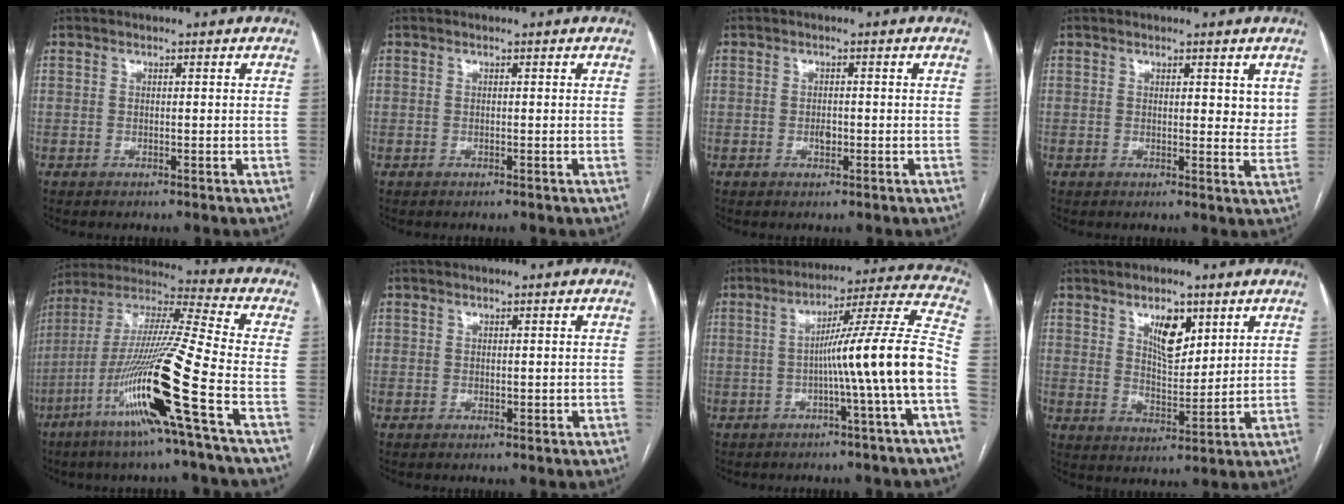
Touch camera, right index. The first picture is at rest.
{"total": 0.0}
{"total": 1.3, "force": [-0.3, 0.8, 1.0], "torque": [-0.018, 0.001, -0.004]}
{"total": 3.4, "force": [1.6, 1.5, 2.6], "torque": [-0.024, -0.011, 0.017]}
{"total": 19.4, "force": [-8.1, -1.6, 17.6], "torque": [-0.362, -0.029, -0.162]}
{"total": 0.9, "force": [0.2, 0.8, 0.5], "torque": [-0.006, 0.001, 0.005]}
{"total": 13.3, "force": [-3.2, -2.3, 12.7], "torque": [-0.177, 0.019, -0.054]}
{"total": 6.7, "force": [3.6, 2.8, 4.9], "torque": [-0.087, -0.002, 0.067]}